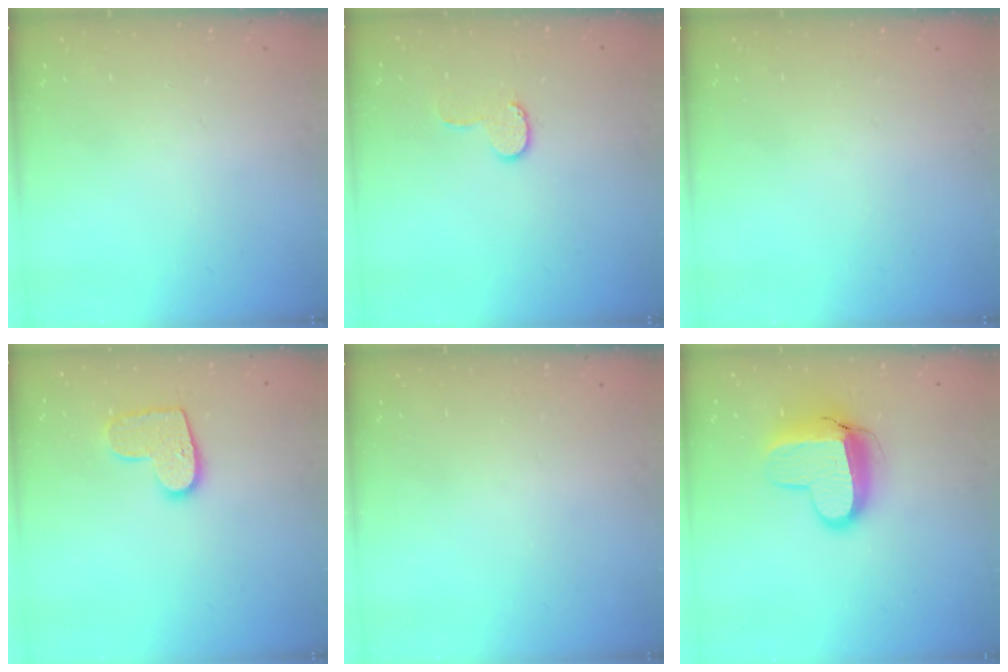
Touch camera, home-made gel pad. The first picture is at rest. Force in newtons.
{"total": 6.9, "press": 6.8, "slide": 0.7}
{"total": 0.0}
{"total": 10.3, "press": 10.3, "slide": 0.4}
{"total": 0.0}
{"total": 11.8, "press": 11.8, "slide": 1.2}